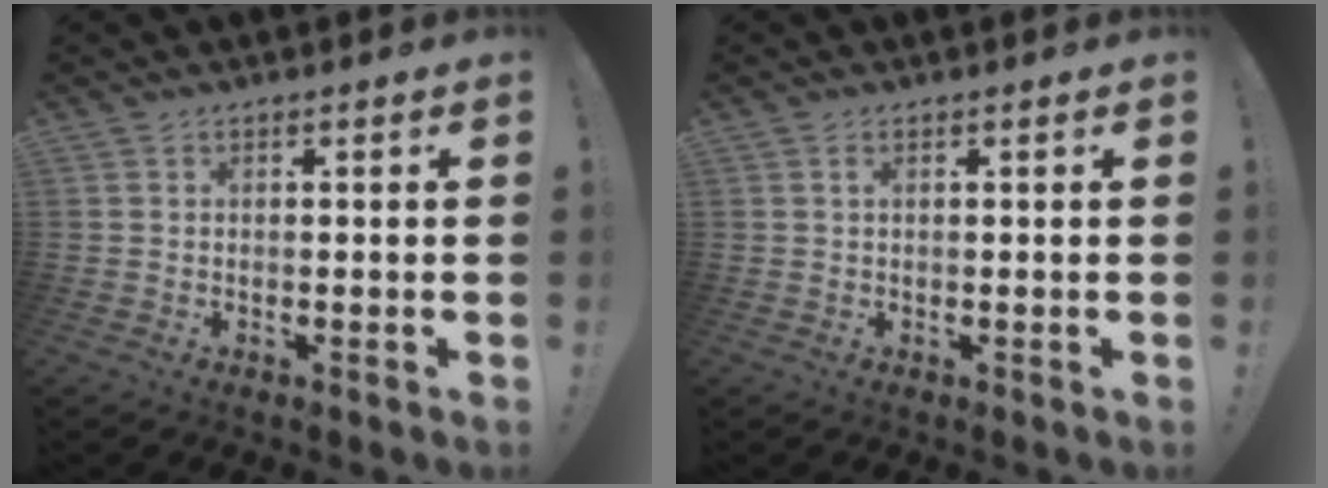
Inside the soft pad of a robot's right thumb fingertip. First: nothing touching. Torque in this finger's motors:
{"motor_torque": [-0.15, -0.28, -0.14, 0.30, 0.00]}